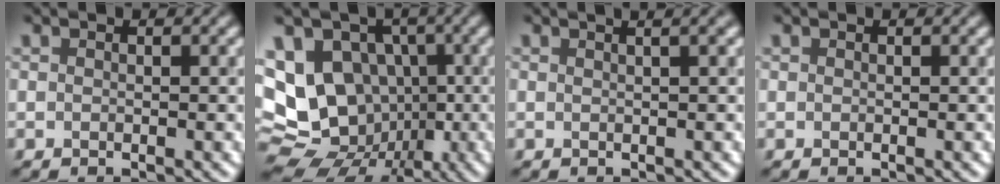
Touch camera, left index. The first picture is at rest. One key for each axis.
{"total": 13.7, "fx": -0.3, "fy": 11.5, "fz": 7.4, "tx": -0.145, "ty": -0.009, "tz": -0.011}
{"total": 2.9, "fx": 1.4, "fy": 1.2, "fz": 2.3, "tx": -0.011, "ty": 0.019, "tz": -0.005}
{"total": 0.0}